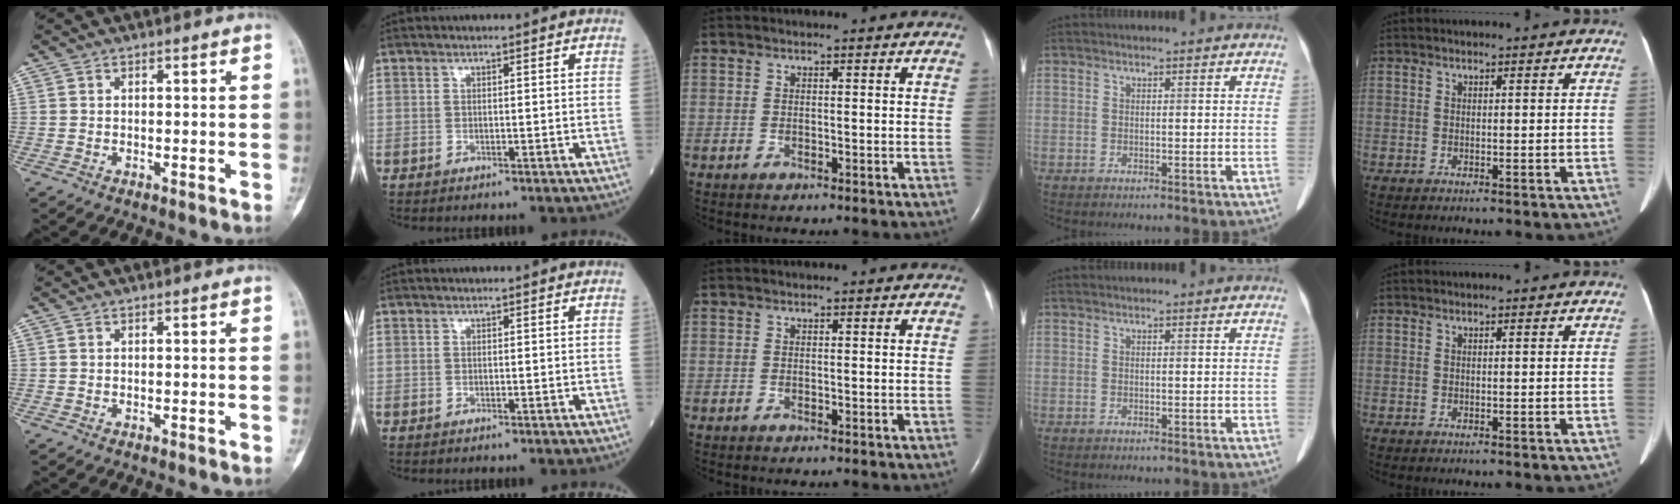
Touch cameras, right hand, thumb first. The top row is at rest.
{}